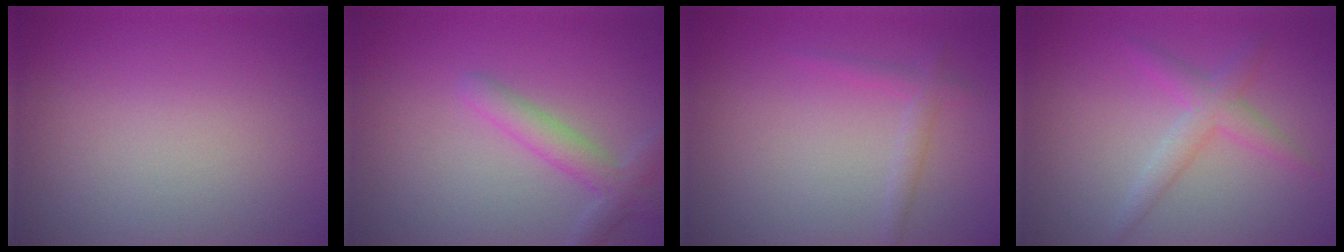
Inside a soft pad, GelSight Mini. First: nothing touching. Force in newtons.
{"total": 2.8, "press": 2.8, "slide": 0.2}
{"total": 1.3, "press": 1.3, "slide": 0.0}
{"total": 2.5, "press": 2.5, "slide": 0.1}